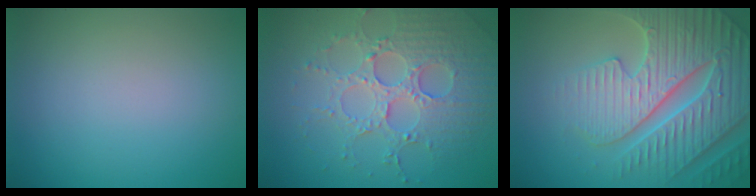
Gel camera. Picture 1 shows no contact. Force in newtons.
{"total": 5.2, "press": 4.6, "slide": 2.3}
{"total": 7.6, "press": 7.4, "slide": 1.8}